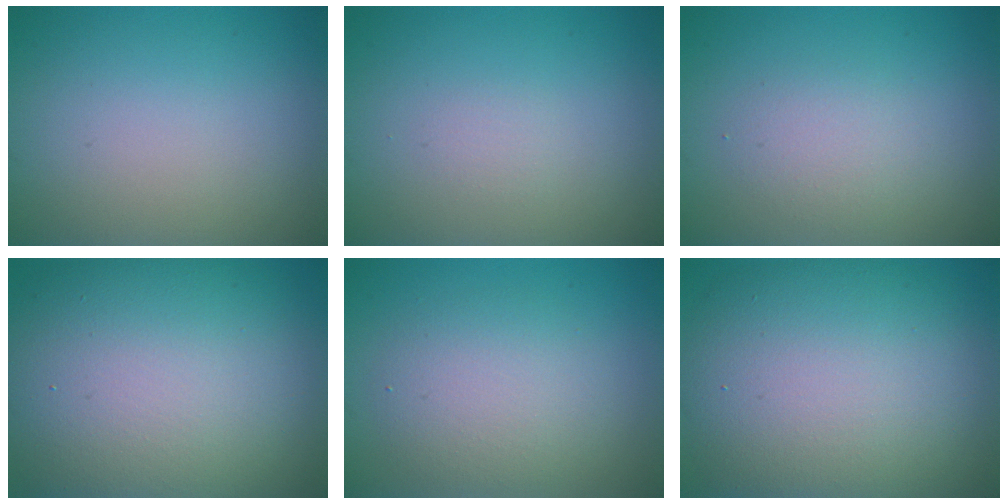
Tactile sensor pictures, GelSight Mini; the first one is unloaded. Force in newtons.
{"total": 0.6, "press": 0.6, "slide": 0.0}
{"total": 2.1, "press": 2.1, "slide": 0.1}
{"total": 15.7, "press": 15.6, "slide": 0.9}
{"total": 3.7, "press": 3.7, "slide": 0.3}
{"total": 12.8, "press": 12.7, "slide": 0.9}